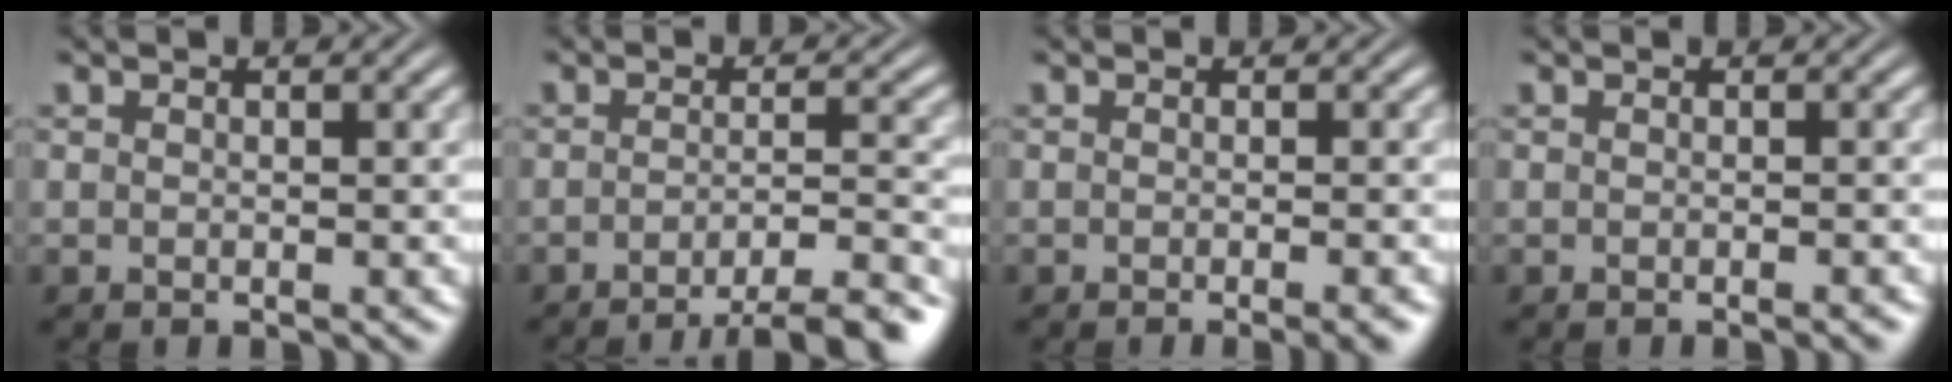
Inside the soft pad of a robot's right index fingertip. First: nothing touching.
{"total": 6.5, "force": [-5.3, 1.1, 3.6], "torque": [-0.042, -0.017, -0.080]}
{"total": 1.9, "force": [-1.5, 0.1, 1.2], "torque": [-0.013, 0.003, -0.025]}
{"total": 0.9, "force": [-0.8, -0.1, 0.4], "torque": [-0.005, 0.004, -0.014]}